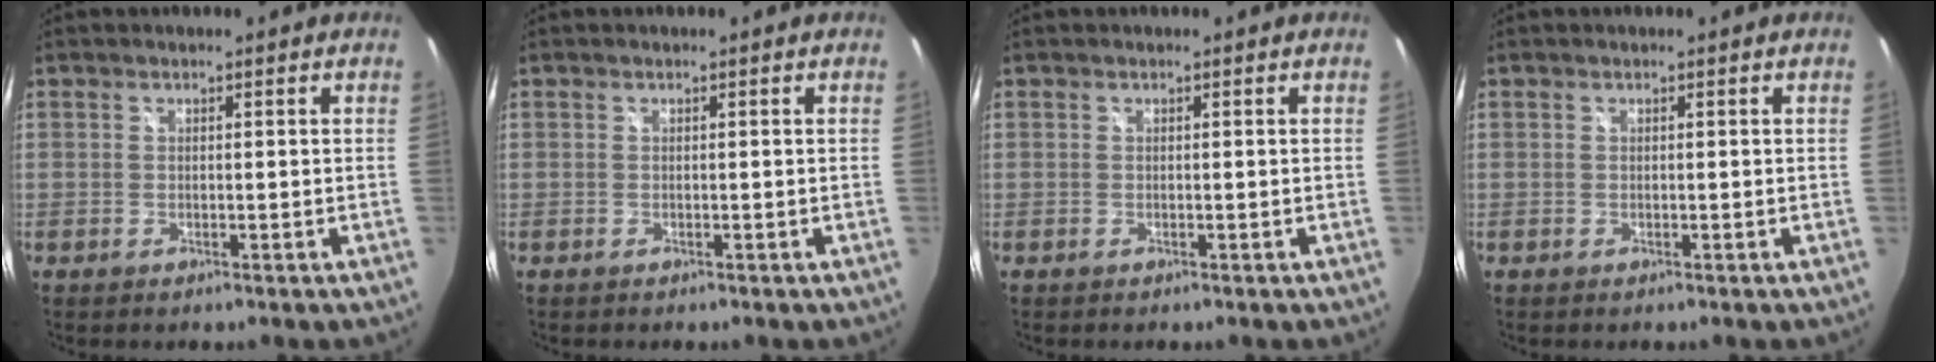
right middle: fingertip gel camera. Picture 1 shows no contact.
{"total": 0.0}
{"total": 0.0}
{"total": 0.0}